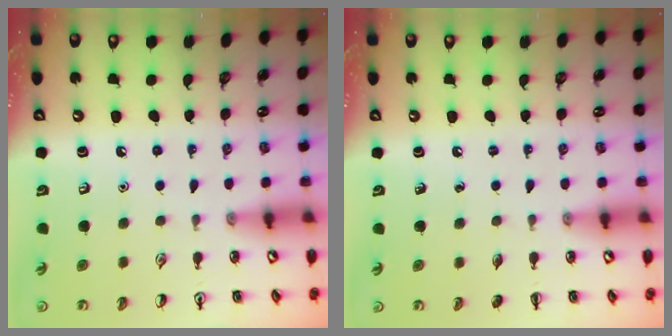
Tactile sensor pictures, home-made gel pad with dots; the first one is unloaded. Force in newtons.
{"total": 0.0}